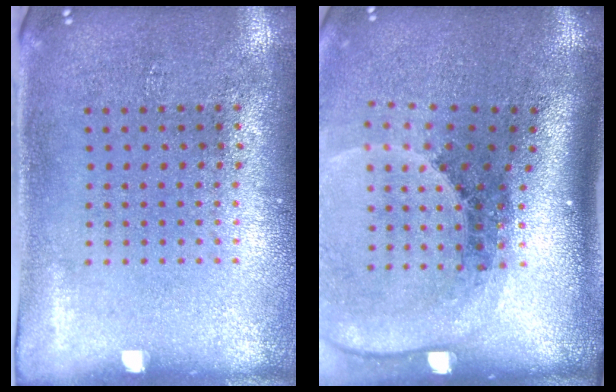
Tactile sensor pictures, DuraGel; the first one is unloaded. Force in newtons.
{"total": 2.6, "press": 1.9, "slide": 1.8}